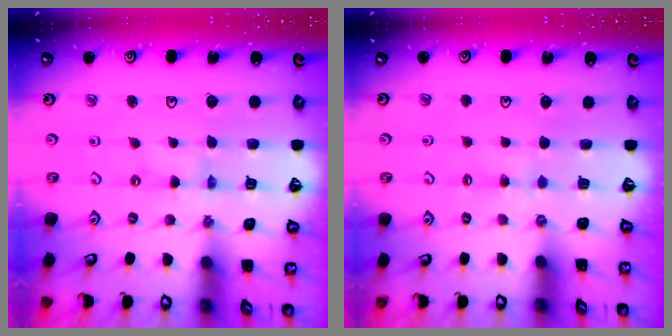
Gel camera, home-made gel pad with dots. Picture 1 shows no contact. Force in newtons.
{"total": 2.1, "press": 2.1, "slide": 0.4}